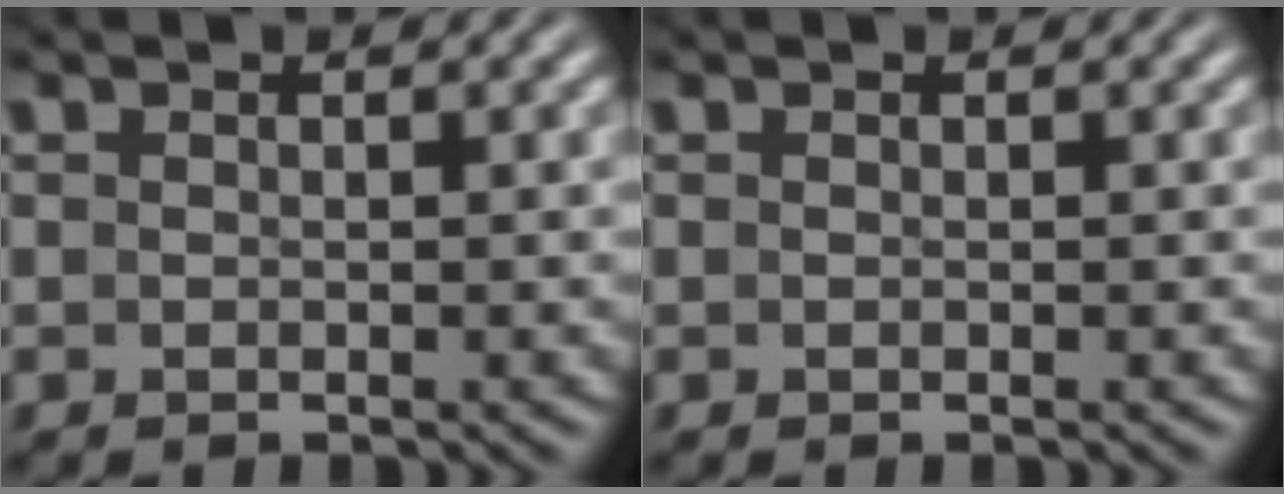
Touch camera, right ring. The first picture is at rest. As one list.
[{"total": 0.0}]